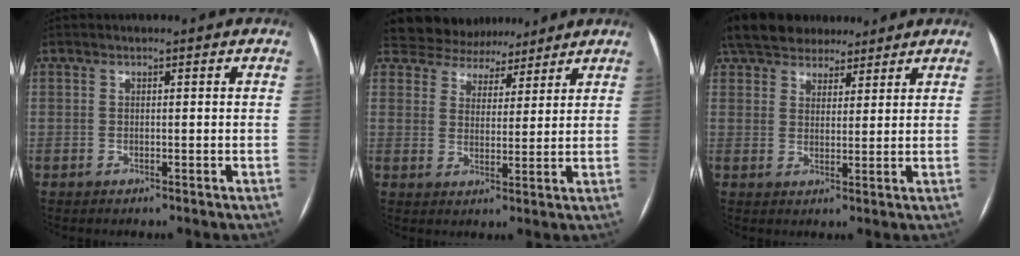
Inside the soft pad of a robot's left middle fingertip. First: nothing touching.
{"total": 9.9, "force": [8.9, 4.1, 0.8], "torque": [-0.004, 0.018, 0.130]}
{"total": 13.3, "force": [10.9, 6.1, 4.7], "torque": [-0.091, 0.042, 0.173]}